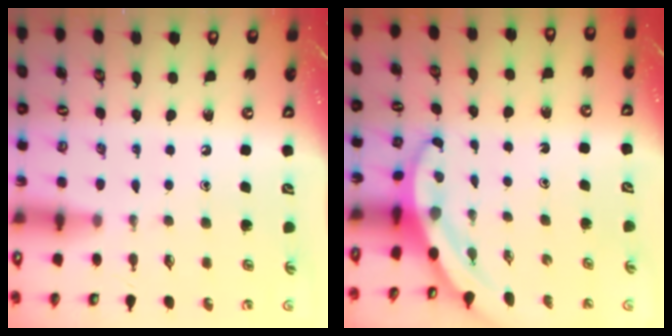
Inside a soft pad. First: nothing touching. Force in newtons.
{"total": 3.6, "press": 3.6, "slide": 0.2}